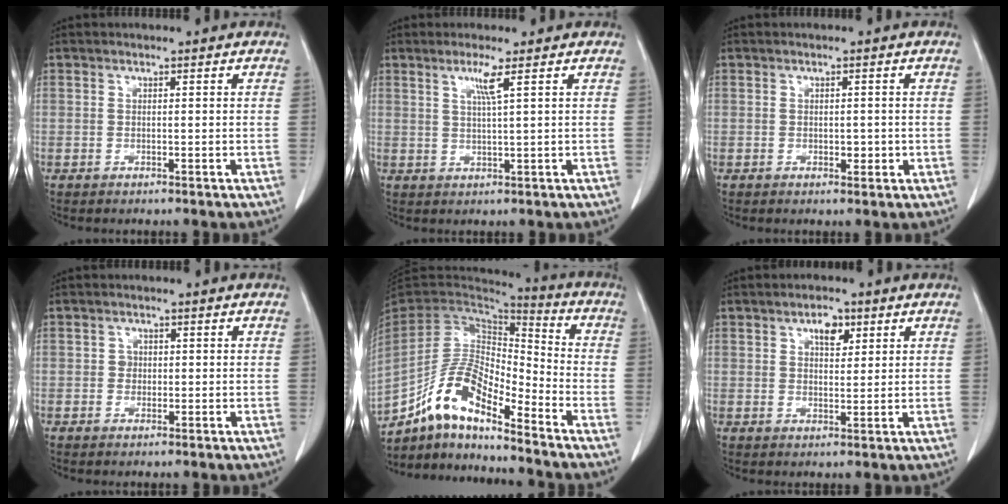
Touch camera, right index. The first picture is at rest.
{"total": 3.0, "force": [1.5, -0.8, 2.5], "torque": [-0.052, -0.004, 0.031]}
{"total": 1.5, "force": [-0.3, 1.0, 1.1], "torque": [-0.014, 0.000, -0.001]}
{"total": 1.2, "force": [-0.1, 1.1, 0.3], "torque": [-0.001, 0.004, -0.001]}
{"total": 12.8, "force": [-9.5, 3.3, 7.9], "torque": [-0.156, 0.023, -0.176]}
{"total": 3.5, "force": [1.8, 1.8, 2.4], "torque": [-0.038, 0.003, 0.029]}